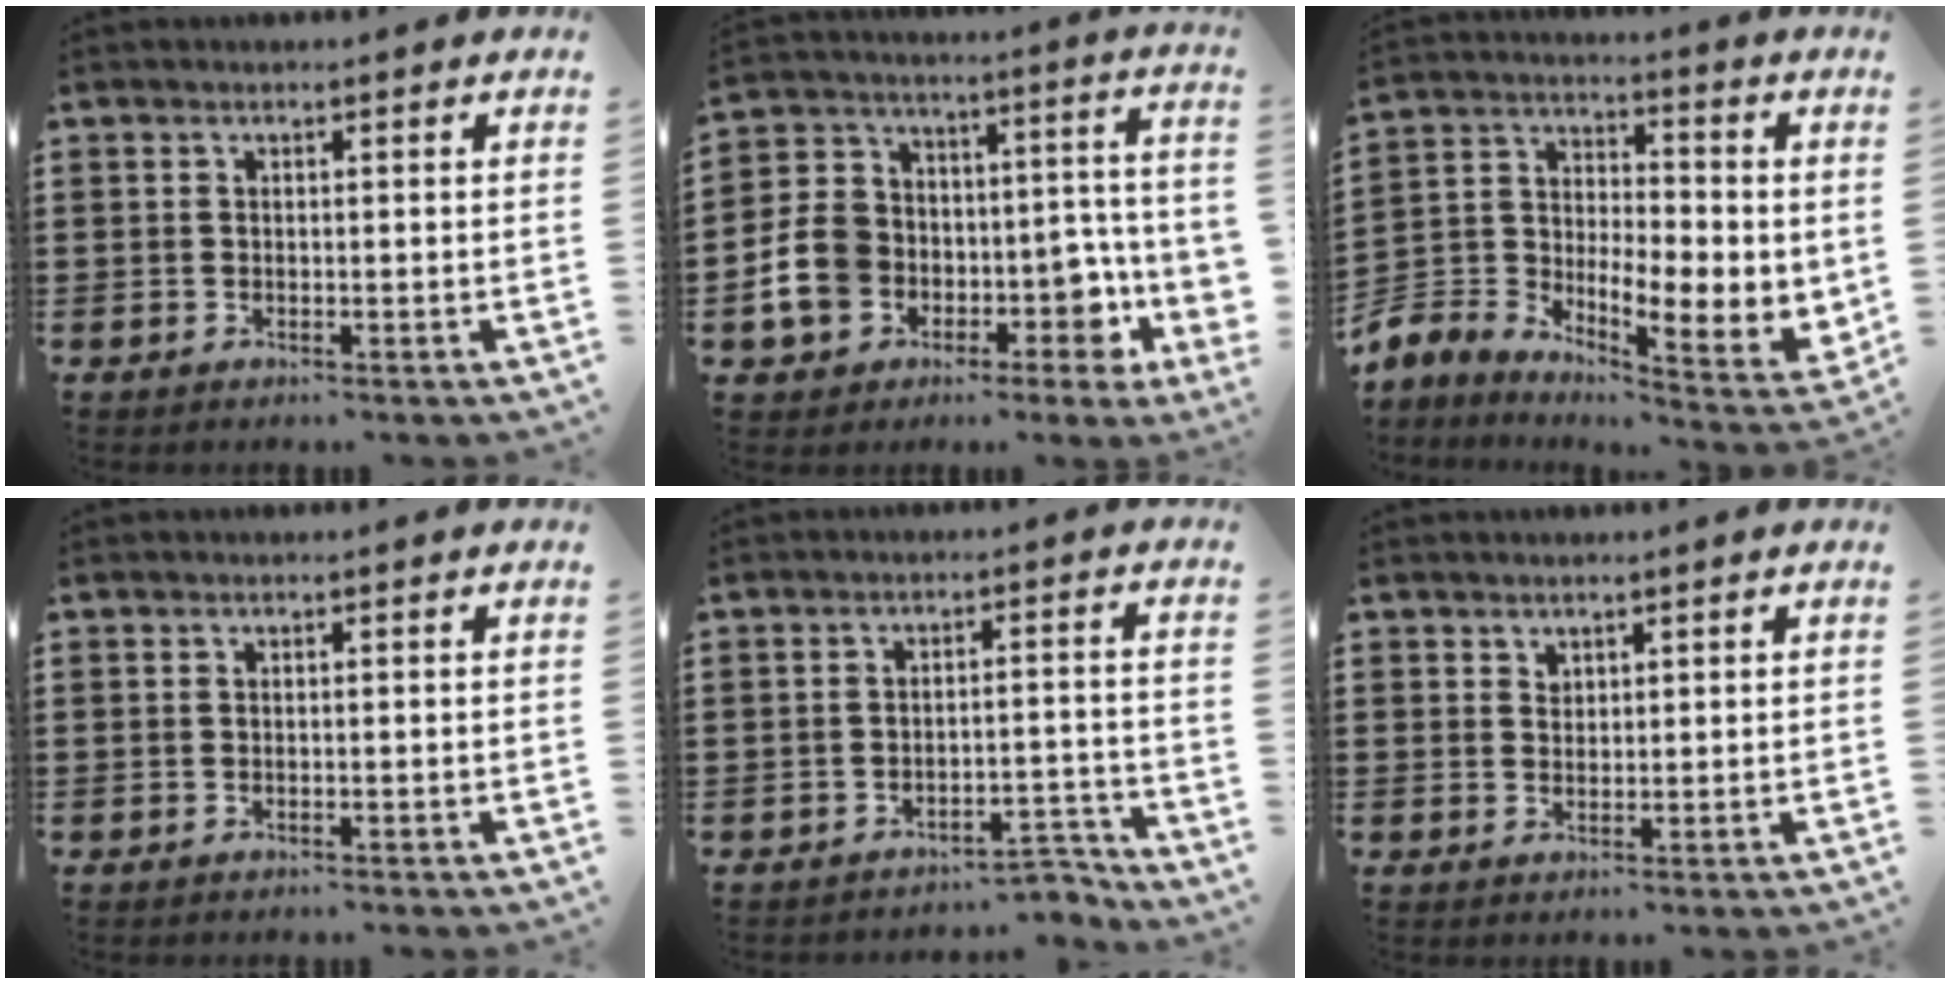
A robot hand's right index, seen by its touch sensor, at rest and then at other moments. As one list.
[{"total": 12.4, "force": [-3.9, 9.7, 6.6], "torque": [-0.144, -0.001, -0.065]}, {"total": 4.3, "force": [-0.7, 3.5, 2.4], "torque": [-0.069, -0.040, -0.014]}, {"total": 0.0}, {"total": 4.4, "force": [-4.1, 0.5, 1.6], "torque": [-0.028, 0.000, -0.081]}, {"total": 1.3, "force": [1.1, 0.7, 0.1], "torque": [-0.004, 0.001, 0.022]}]